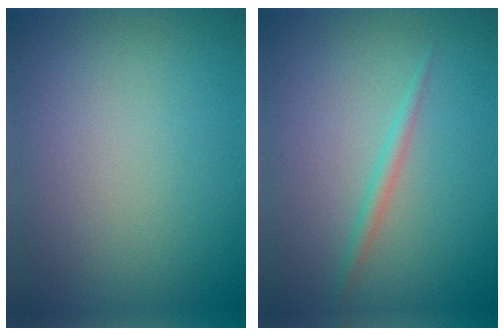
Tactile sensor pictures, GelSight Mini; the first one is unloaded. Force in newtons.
{"total": 1.2, "press": 1.2, "slide": 0.1}